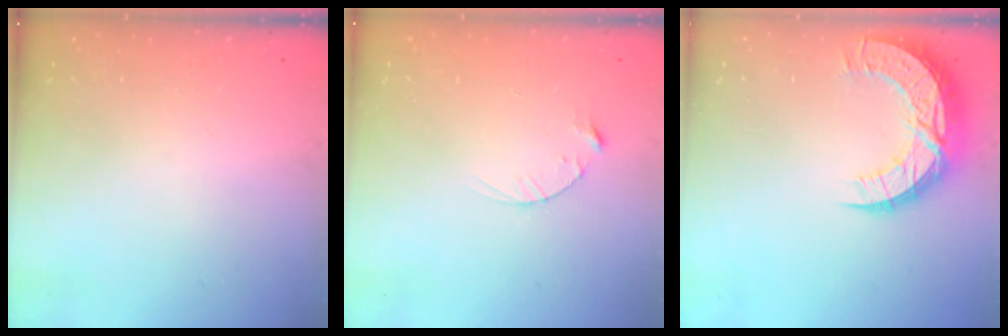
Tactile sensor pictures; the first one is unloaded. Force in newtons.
{"total": 2.5, "press": 2.5, "slide": 0.4}
{"total": 13.7, "press": 13.7, "slide": 1.0}